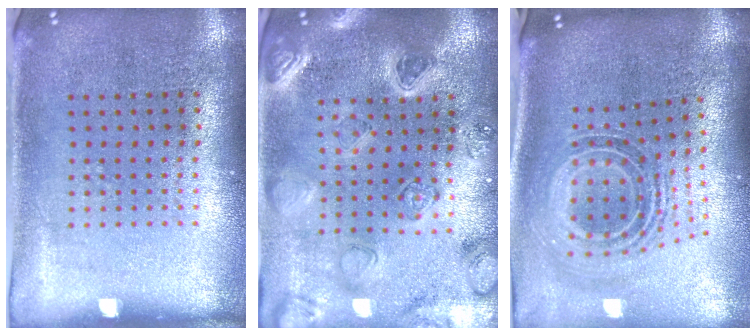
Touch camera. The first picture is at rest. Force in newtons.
{"total": 2.2, "press": 2.2, "slide": 0.2}
{"total": 1.5, "press": 1.2, "slide": 0.9}